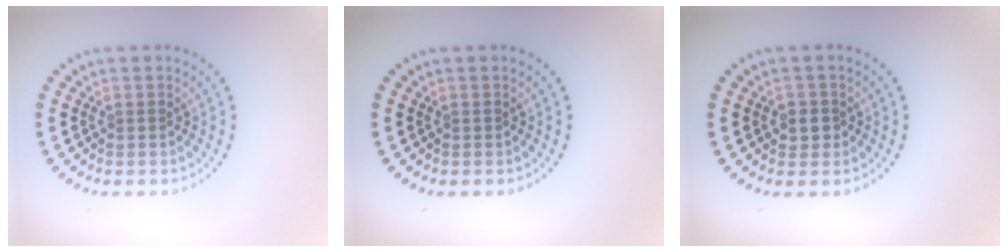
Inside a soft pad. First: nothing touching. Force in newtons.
{"total": 0.0}
{"total": 1.5, "press": 1.4, "slide": 0.6}